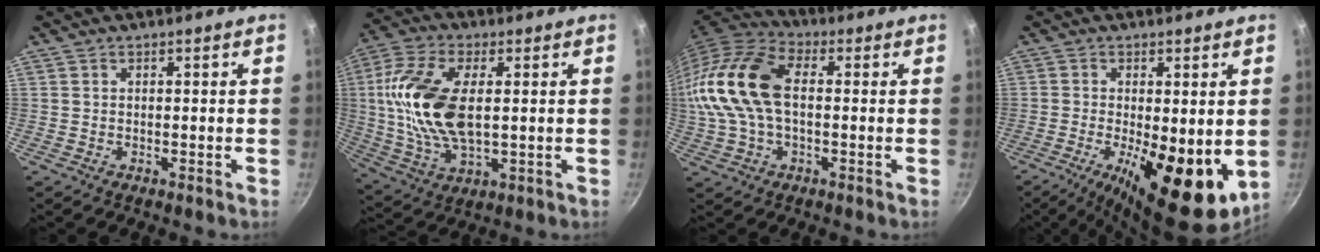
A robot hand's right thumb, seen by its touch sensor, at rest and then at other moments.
{"total": 17.8, "force": [1.9, 9.2, 15.1], "torque": [-0.300, 0.004, 0.032]}
{"total": 17.5, "force": [0.8, 10.4, 14.1], "torque": [-0.286, 0.031, 0.001]}
{"total": 15.7, "force": [-2.7, 6.1, 14.3], "torque": [-0.207, -0.022, -0.032]}